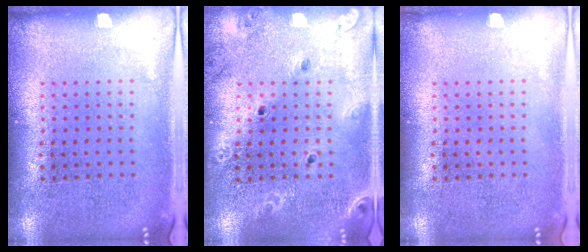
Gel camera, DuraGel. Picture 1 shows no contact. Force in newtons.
{"total": 1.7, "press": 1.7, "slide": 0.4}
{"total": 0.0}